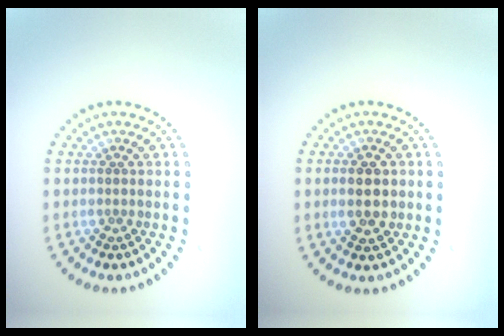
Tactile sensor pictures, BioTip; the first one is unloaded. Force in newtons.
{"total": 2.6, "press": 2.6, "slide": 0.1}